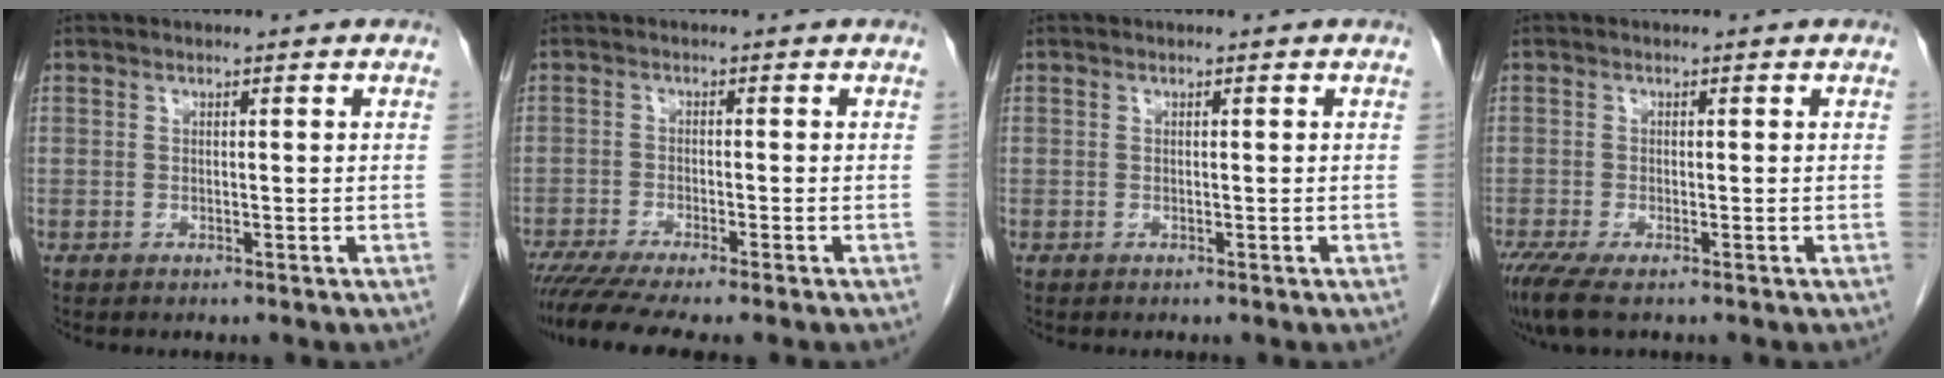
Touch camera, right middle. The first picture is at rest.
{"total": 8.6, "force": [-7.1, 0.0, 4.9], "torque": [-0.073, -0.019, -0.114]}
{"total": 0.0}
{"total": 4.9, "force": [-3.4, 0.8, 3.4], "torque": [-0.065, -0.015, -0.060]}